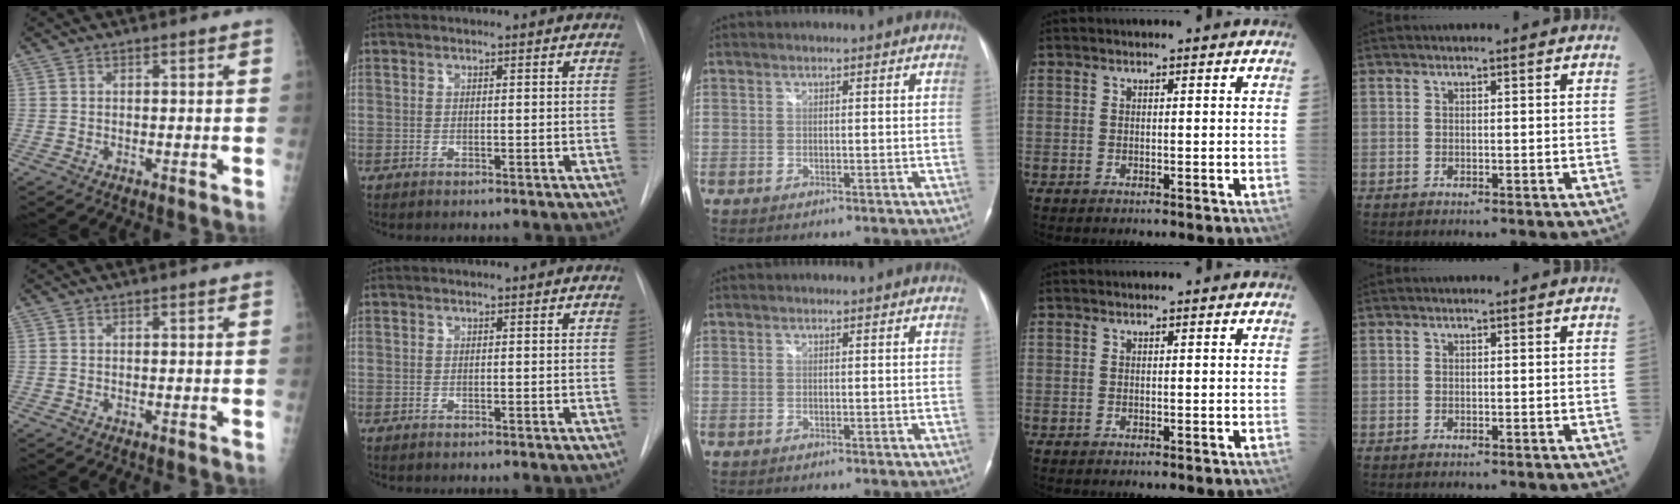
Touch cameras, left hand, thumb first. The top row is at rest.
{}